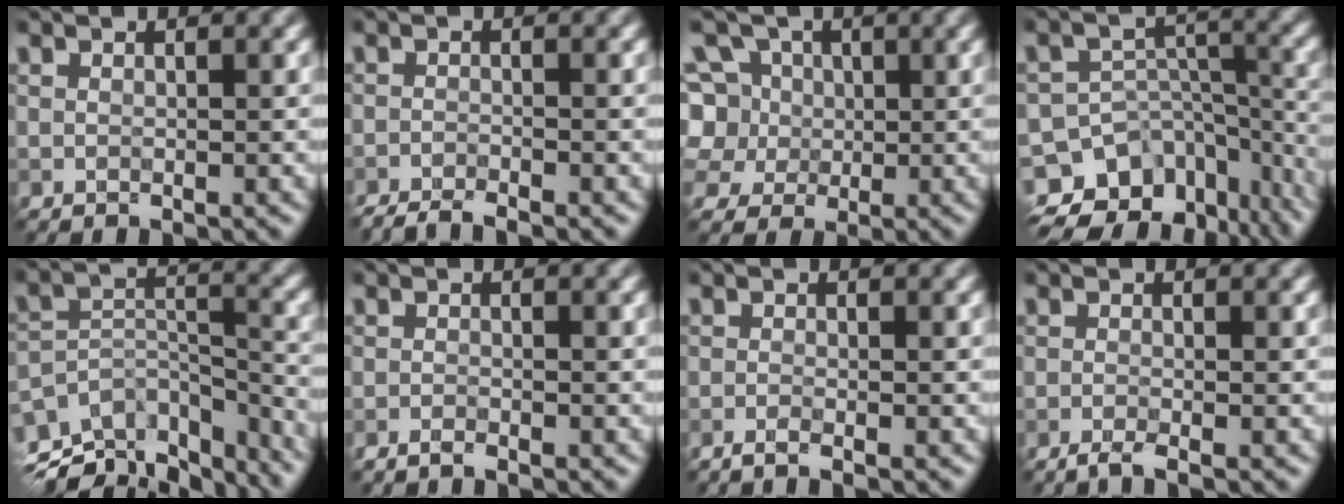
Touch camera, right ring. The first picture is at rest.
{"total": 3.4, "force": [-3.1, 0.3, 1.3], "torque": [-0.029, -0.009, -0.061]}
{"total": 8.6, "force": [2.7, 7.2, 3.9], "torque": [-0.077, 0.035, 0.016]}
{"total": 13.2, "force": [-9.4, 8.4, 4.0], "torque": [-0.071, 0.000, -0.116]}
{"total": 8.7, "force": [-6.9, 3.7, 3.8], "torque": [-0.080, 0.008, -0.097]}
{"total": 1.3, "force": [-1.2, 0.0, 0.6], "torque": [-0.019, 0.000, -0.027]}
{"total": 1.6, "force": [-1.2, 0.2, 1.0], "torque": [-0.022, -0.001, -0.032]}
{"total": 2.0, "force": [-1.5, 0.3, 1.3], "torque": [-0.026, -0.004, -0.038]}